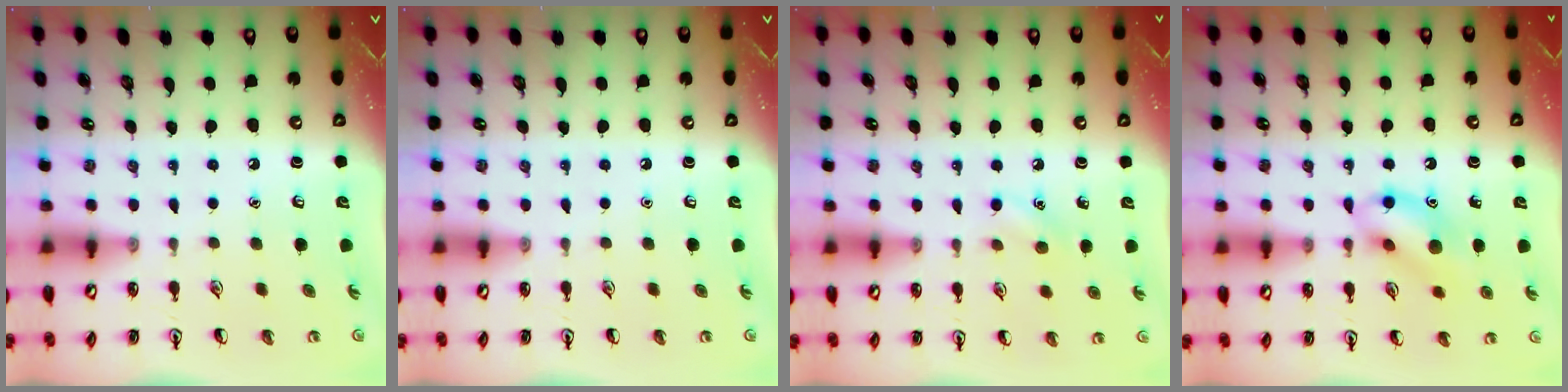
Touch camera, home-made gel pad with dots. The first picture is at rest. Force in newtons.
{"total": 0.0}
{"total": 6.4, "press": 6.1, "slide": 2.0}
{"total": 11.8, "press": 11.8, "slide": 1.3}